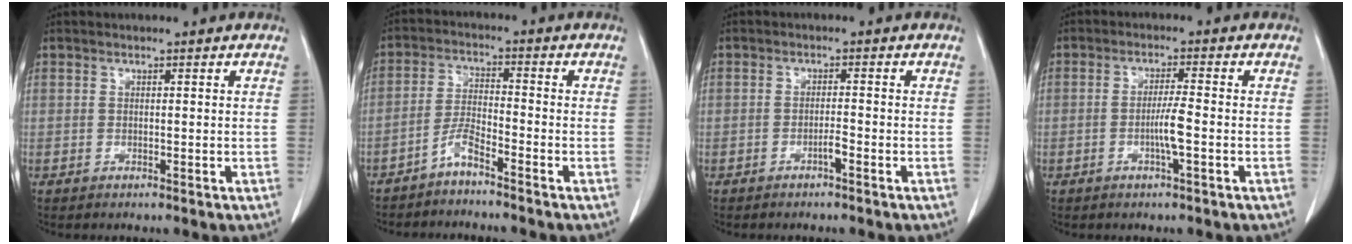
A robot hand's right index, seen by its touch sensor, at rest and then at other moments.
{"total": 3.6, "force": [-3.0, 0.1, 1.9], "torque": [-0.042, -0.002, -0.064]}
{"total": 1.4, "force": [-0.9, 0.1, 1.1], "torque": [-0.020, 0.001, -0.016]}
{"total": 3.7, "force": [-1.1, -0.1, 3.5], "torque": [-0.068, -0.003, -0.021]}